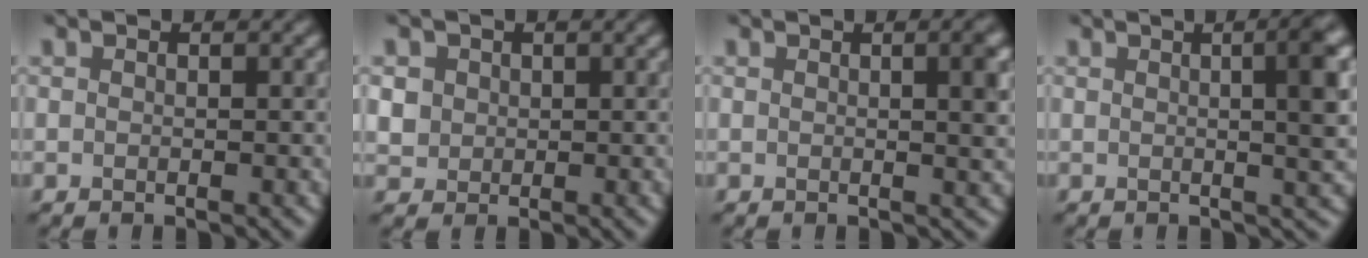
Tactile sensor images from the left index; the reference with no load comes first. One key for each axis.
{"total": 2.6, "fx": 0.6, "fy": 2.4, "fz": 0.8, "tx": -0.012, "ty": 0.012, "tz": 0.008}
{"total": 3.4, "fx": 0.3, "fy": 0.9, "fz": 3.3, "tx": -0.036, "ty": 0.006, "tz": 0.003}
{"total": 6.6, "fx": 0.7, "fy": 2.0, "fz": 6.2, "tx": -0.050, "ty": 0.014, "tz": 0.004}